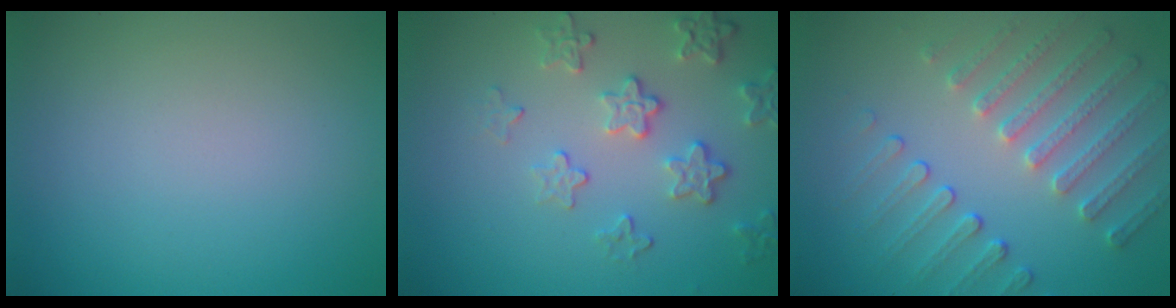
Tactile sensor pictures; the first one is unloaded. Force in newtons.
{"total": 3.4, "press": 2.8, "slide": 2.0}
{"total": 5.1, "press": 3.9, "slide": 3.4}